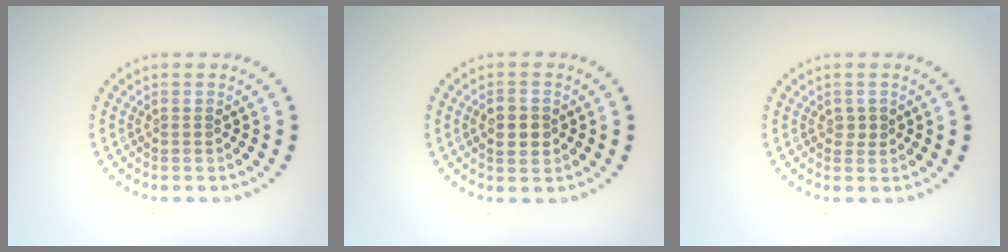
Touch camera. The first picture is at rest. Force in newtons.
{"total": 2.8, "press": 2.8, "slide": 0.0}
{"total": 0.8, "press": 0.8, "slide": 0.3}